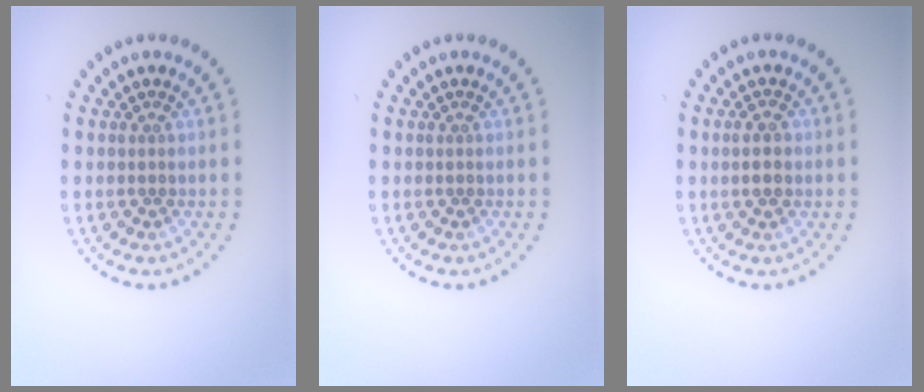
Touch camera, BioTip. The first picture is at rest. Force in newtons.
{"total": 0.0}
{"total": 1.8, "press": 1.8, "slide": 0.2}